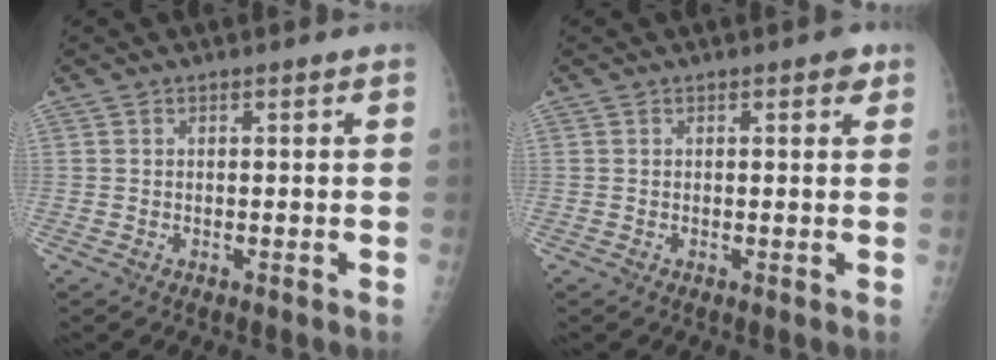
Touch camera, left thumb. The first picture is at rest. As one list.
[{"total": 1.6, "force": [0.9, 0.8, 1.1], "torque": [-0.005, 0.000, 0.008]}]